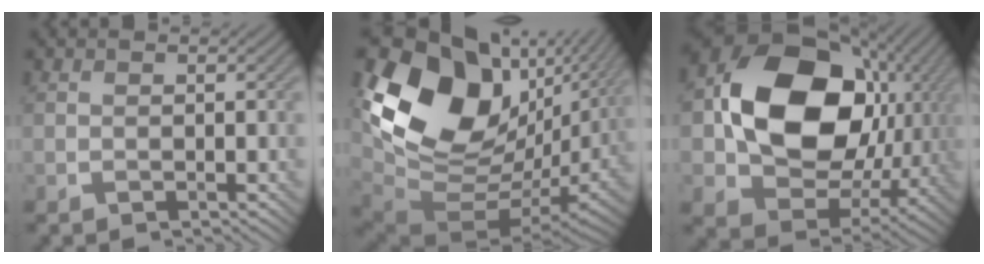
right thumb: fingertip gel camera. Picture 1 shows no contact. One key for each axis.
{"total": 18.6, "fx": 5.5, "fy": 12.6, "fz": 12.6, "tx": -0.256, "ty": -0.019, "tz": 0.122}
{"total": 17.8, "fx": 1.9, "fy": 13.8, "fz": 11.1, "tx": -0.207, "ty": -0.013, "tz": 0.038}